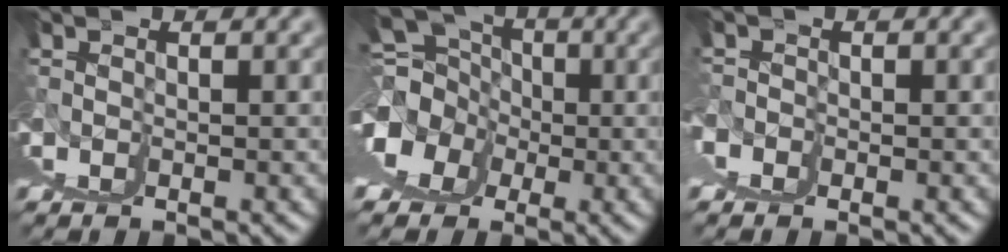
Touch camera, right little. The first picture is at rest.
{"total": 6.3, "force": [2.6, 2.3, 5.2], "torque": [-0.068, 0.025, 0.042]}
{"total": 4.7, "force": [1.3, -4.1, -1.8], "torque": [0.037, 0.015, 0.025]}